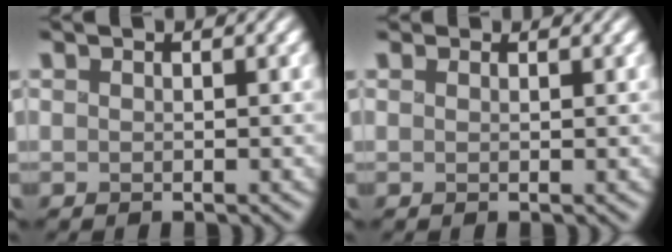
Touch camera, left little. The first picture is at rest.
{"total": 1.6, "force": [1.3, 0.8, 0.4], "torque": [-0.009, -0.003, 0.023]}